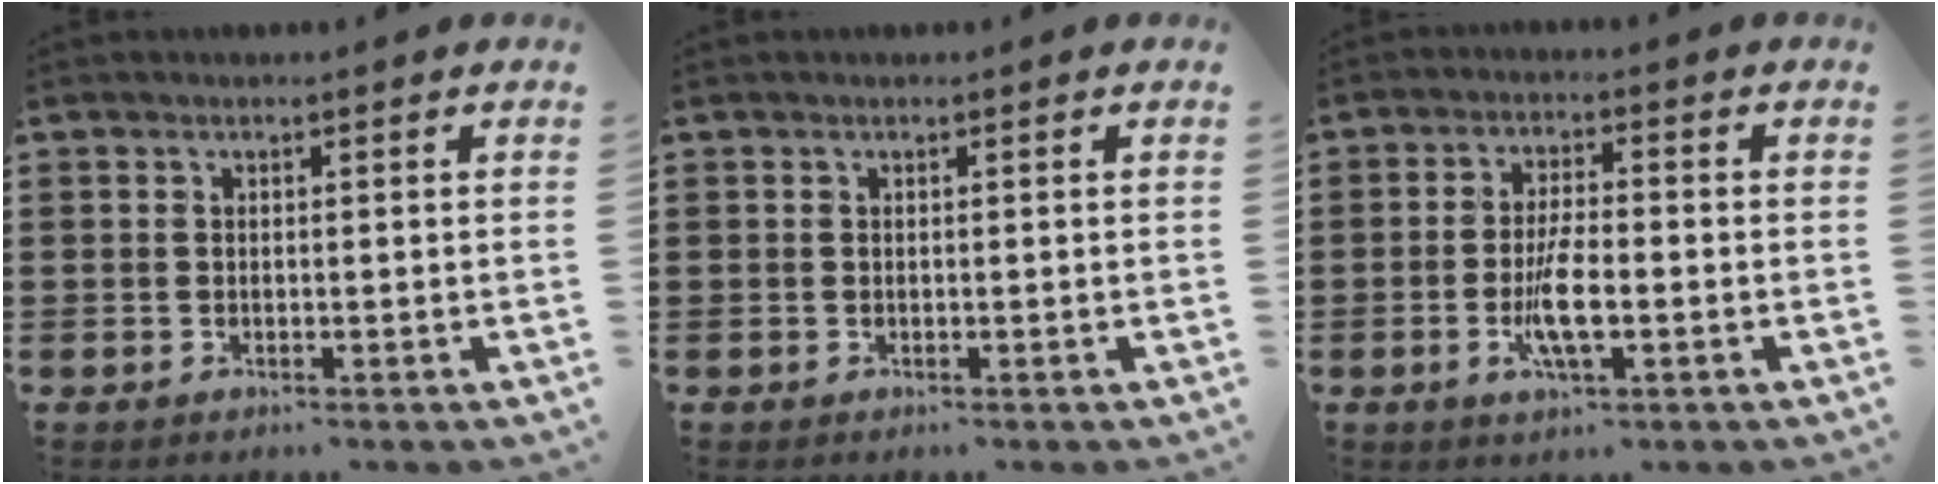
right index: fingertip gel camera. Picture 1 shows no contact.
{"total": 0.0}
{"total": 6.6, "force": [-1.9, 1.6, 6.1], "torque": [-0.130, -0.012, -0.038]}